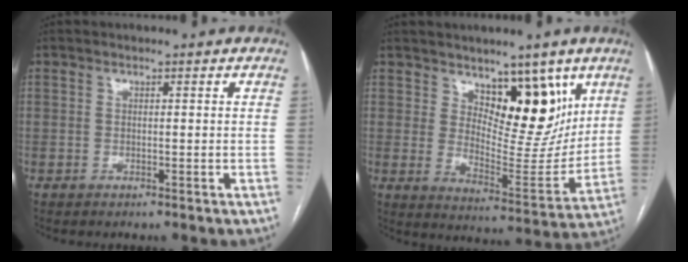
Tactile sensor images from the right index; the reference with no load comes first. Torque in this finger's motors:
{"motor_torque": [0.40, 0.47, 0.13, 0.08]}